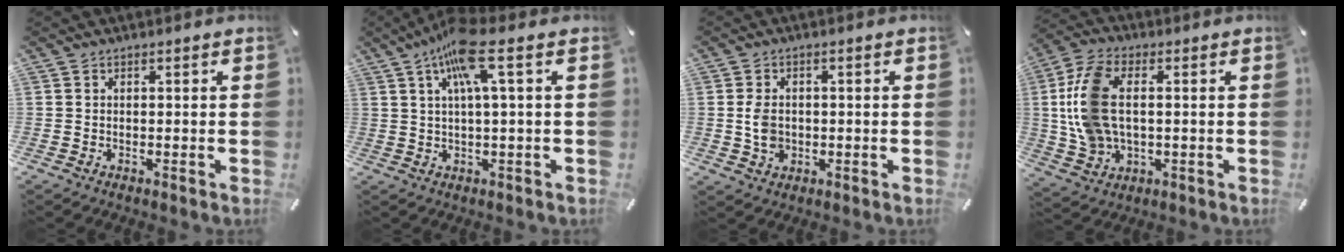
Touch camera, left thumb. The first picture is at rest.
{"total": 11.2, "force": [4.0, 2.0, 10.2], "torque": [-0.187, -0.001, 0.070]}
{"total": 4.7, "force": [-0.4, 3.6, 2.9], "torque": [-0.067, 0.003, -0.010]}
{"total": 12.0, "force": [0.7, 7.9, 8.9], "torque": [-0.219, 0.005, 0.012]}